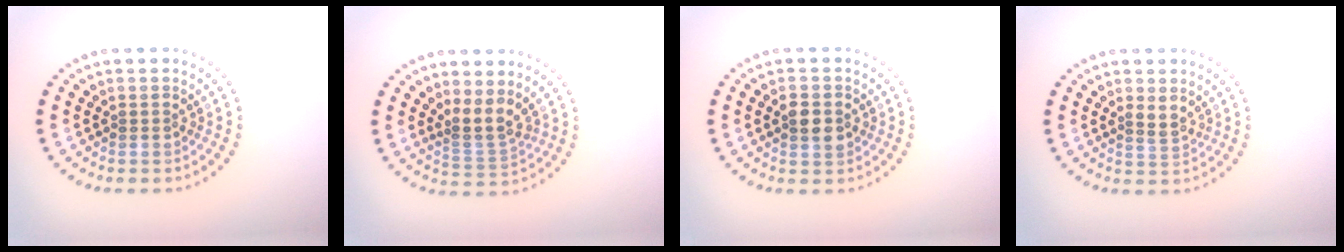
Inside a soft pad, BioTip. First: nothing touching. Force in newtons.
{"total": 2.5, "press": 1.7, "slide": 1.9}
{"total": 2.6, "press": 2.6, "slide": 0.1}
{"total": 1.3, "press": 1.2, "slide": 0.5}